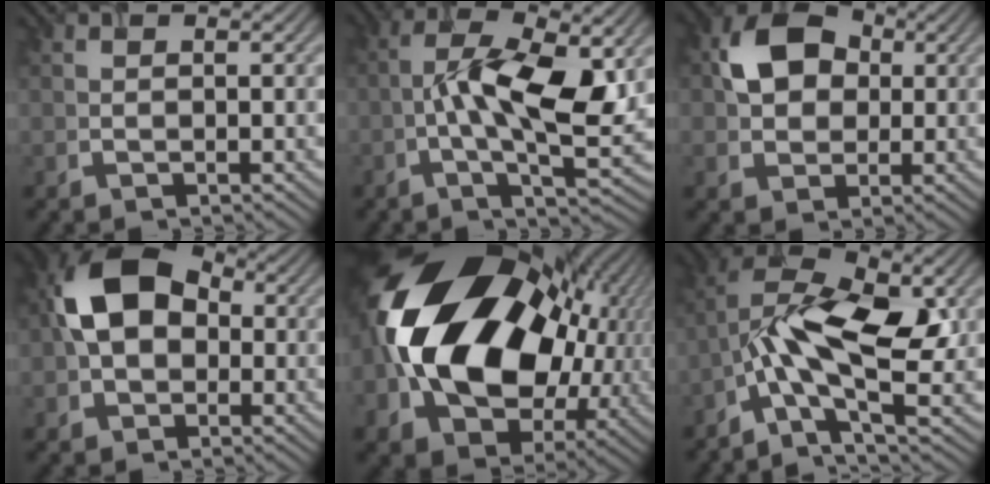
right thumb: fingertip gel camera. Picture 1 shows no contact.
{"total": 11.9, "force": [-0.1, 4.5, 11.0], "torque": [-0.195, -0.007, -0.002]}
{"total": 7.3, "force": [1.2, 5.8, 4.2], "torque": [-0.088, 0.010, 0.013]}
{"total": 11.1, "force": [0.3, 8.0, 7.7], "torque": [-0.156, 0.010, -0.005]}
{"total": 22.1, "force": [1.7, 16.3, 14.9], "torque": [-0.338, -0.044, 0.061]}
{"total": 11.2, "force": [-1.5, 4.4, 10.2], "torque": [-0.199, 0.009, -0.039]}